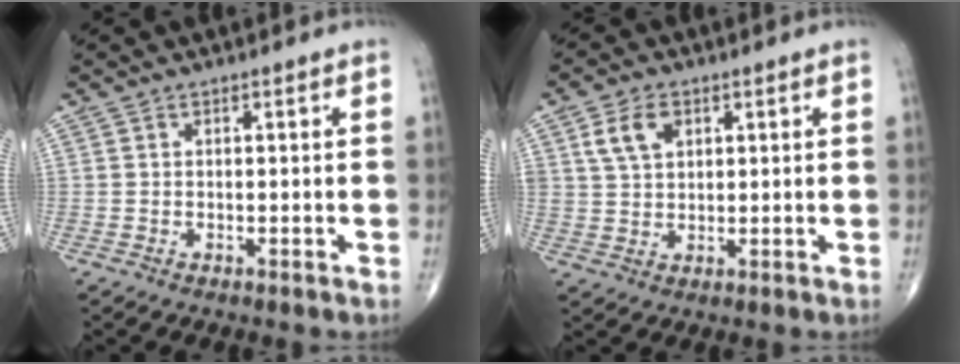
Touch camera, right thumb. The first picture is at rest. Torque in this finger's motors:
{"motor_torque": [0.63, 1.47, 0.67, 0.46, 0.07]}